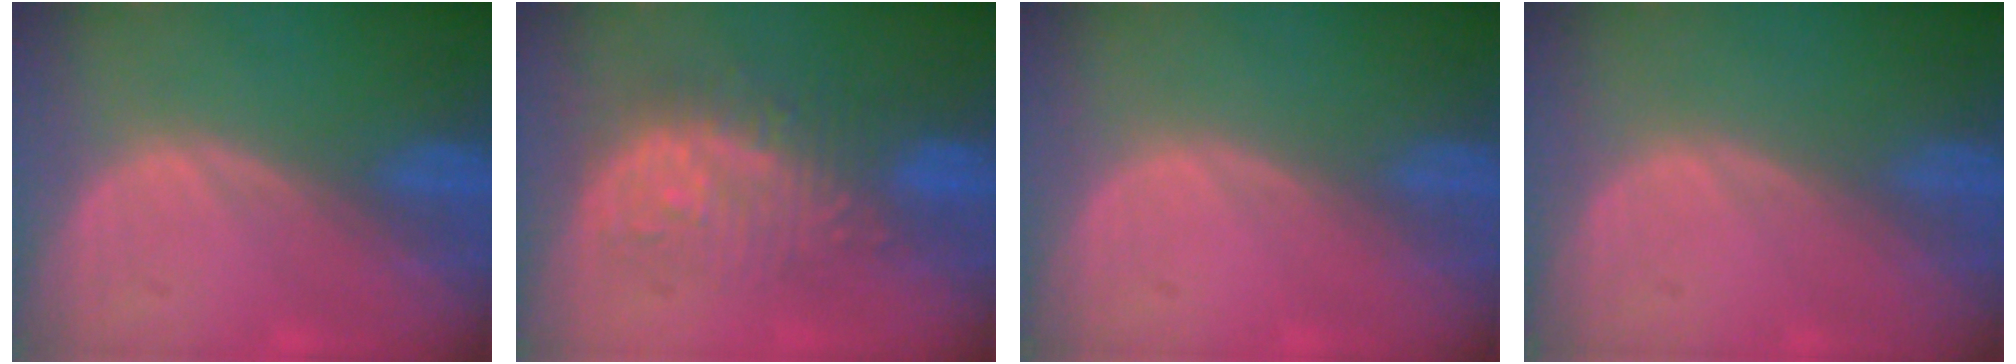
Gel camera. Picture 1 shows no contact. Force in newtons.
{"total": 9.1, "press": 8.9, "slide": 2.1}
{"total": 0.0}
{"total": 0.0}